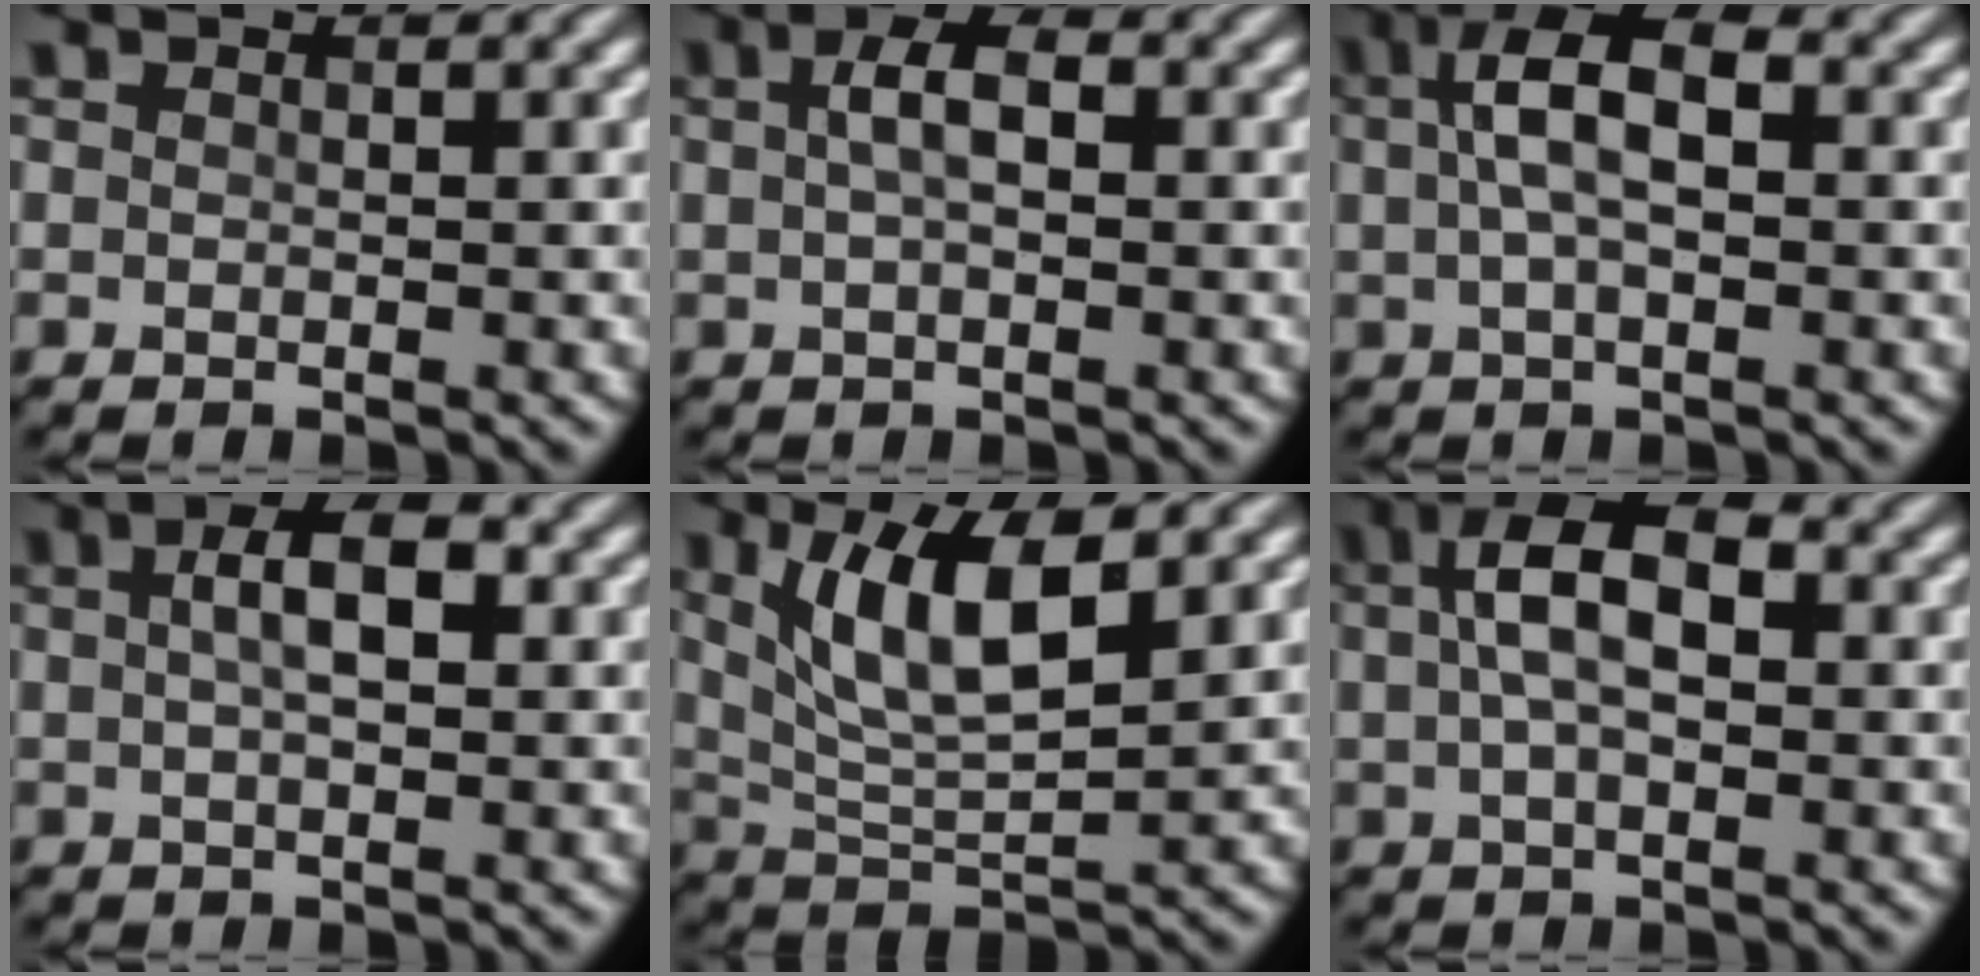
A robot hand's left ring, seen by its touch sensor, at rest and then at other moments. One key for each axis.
{"total": 2.9, "fx": 0.4, "fy": 1.3, "fz": 2.6, "tx": -0.049, "ty": 0.006, "tz": 0.003}
{"total": 5.6, "fx": 0.9, "fy": 2.6, "fz": 4.9, "tx": -0.092, "ty": 0.016, "tz": 0.009}
{"total": 3.8, "fx": 0.7, "fy": 1.5, "fz": 3.4, "tx": -0.062, "ty": 0.008, "tz": 0.009}
{"total": 6.9, "fx": 2.6, "fy": 2.3, "fz": 5.9, "tx": -0.115, "ty": -0.006, "tz": 0.051}
{"total": 6.2, "fx": 1.0, "fy": 3.2, "fz": 5.3, "tx": -0.096, "ty": 0.020, "tz": 0.008}